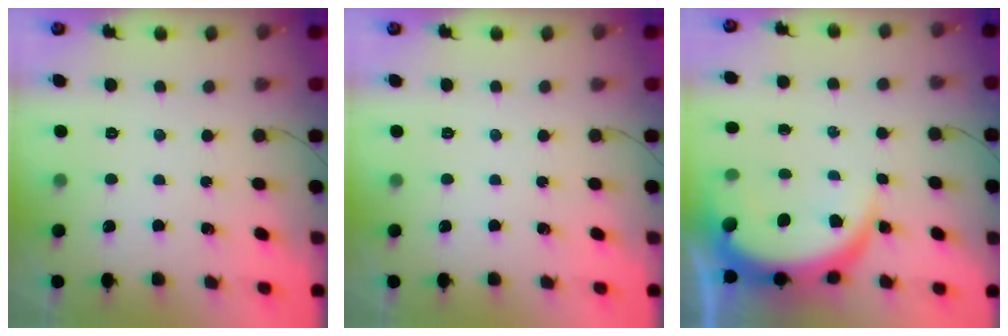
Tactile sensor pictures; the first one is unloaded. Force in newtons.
{"total": 0.0}
{"total": 8.0, "press": 8.0, "slide": 0.4}